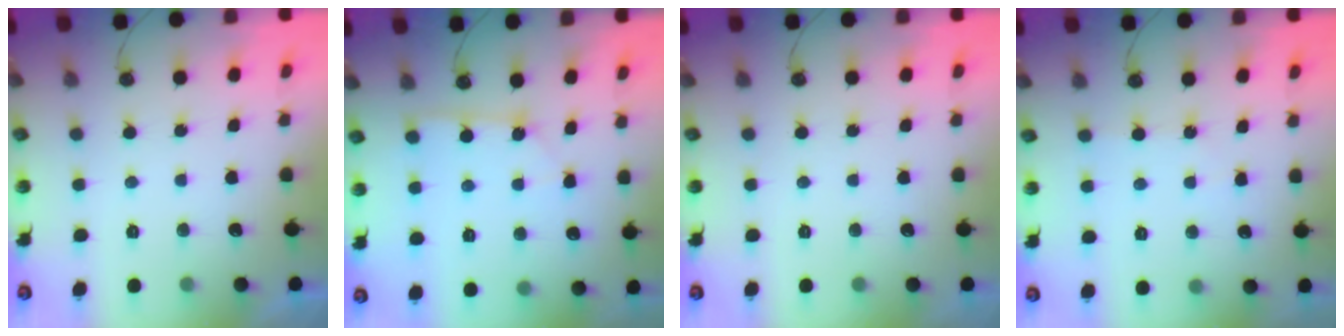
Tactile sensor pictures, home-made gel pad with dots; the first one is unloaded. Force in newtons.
{"total": 2.5, "press": 2.5, "slide": 0.3}
{"total": 0.0}
{"total": 2.5, "press": 2.5, "slide": 0.4}